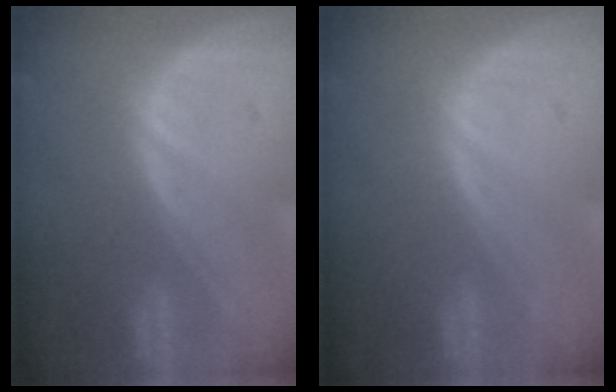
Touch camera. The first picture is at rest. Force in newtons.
{"total": 0.0}